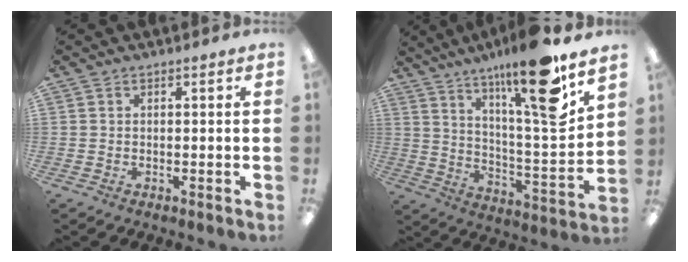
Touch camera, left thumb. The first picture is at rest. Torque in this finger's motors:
{"motor_torque": [2.71, 1.53, 1.79, -0.98, 0.31]}